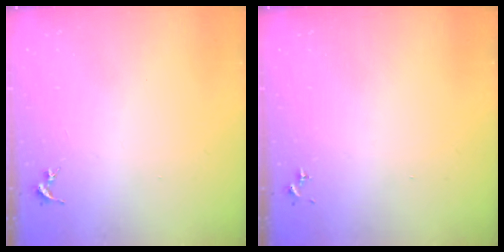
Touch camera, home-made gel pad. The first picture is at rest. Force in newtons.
{"total": 0.0}